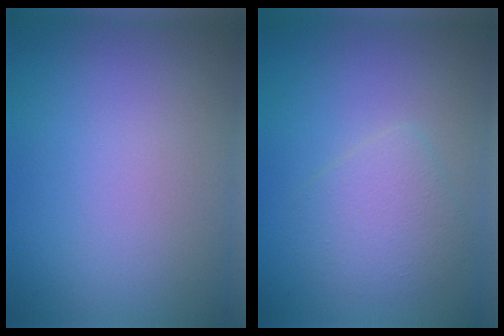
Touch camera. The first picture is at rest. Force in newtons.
{"total": 2.9, "press": 2.9, "slide": 0.0}